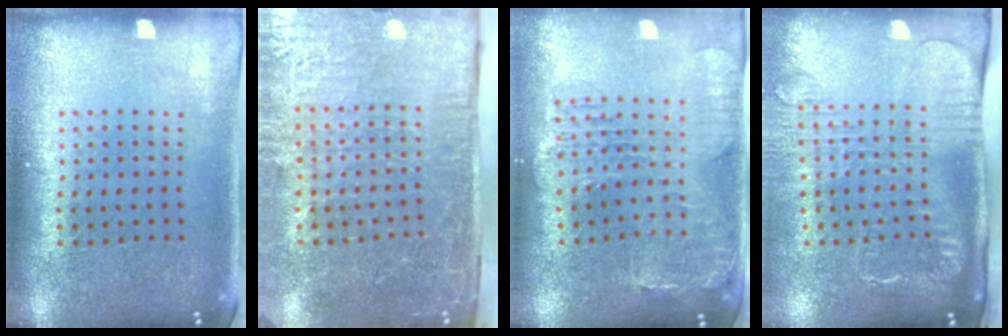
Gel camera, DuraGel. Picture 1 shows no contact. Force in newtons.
{"total": 5.0, "press": 4.1, "slide": 3.0}
{"total": 1.6, "press": 1.5, "slide": 0.5}
{"total": 2.6, "press": 2.0, "slide": 1.7}